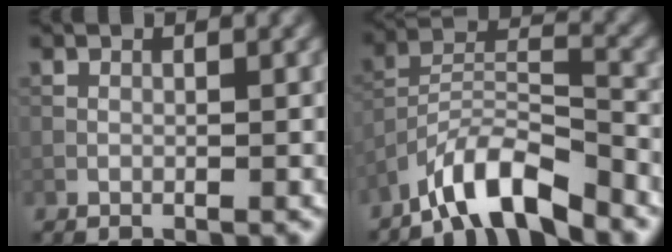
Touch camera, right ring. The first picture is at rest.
{"total": 7.1, "force": [-5.8, 1.7, 3.7], "torque": [-0.065, 0.003, -0.111]}